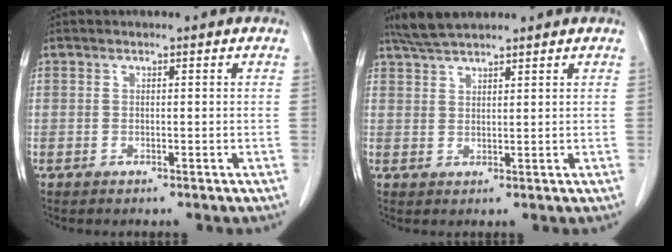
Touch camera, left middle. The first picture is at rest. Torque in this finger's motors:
{"motor_torque": [0.16, -0.14, 0.03, 0.01]}